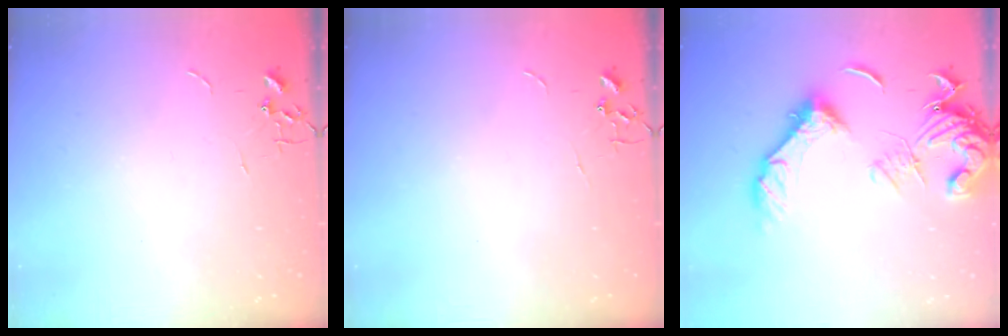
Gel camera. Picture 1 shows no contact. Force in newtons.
{"total": 0.0}
{"total": 17.6, "press": 17.5, "slide": 2.0}